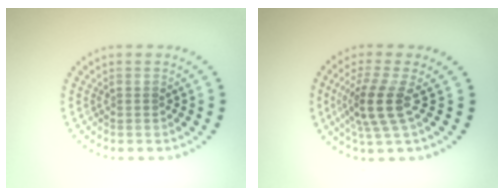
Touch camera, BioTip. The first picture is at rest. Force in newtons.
{"total": 3.7, "press": 2.8, "slide": 2.4}